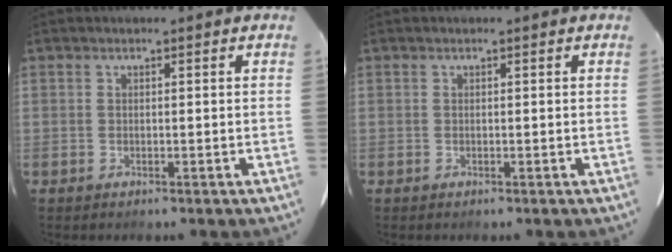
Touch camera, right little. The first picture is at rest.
{"total": 0.0}